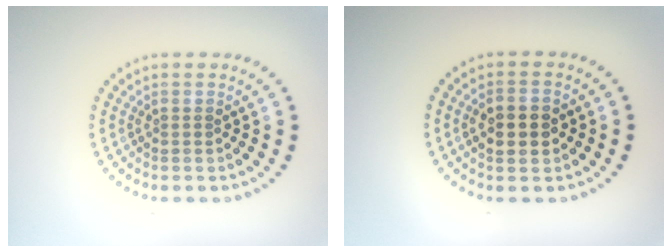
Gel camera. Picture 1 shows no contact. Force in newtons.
{"total": 3.8, "press": 3.8, "slide": 0.2}